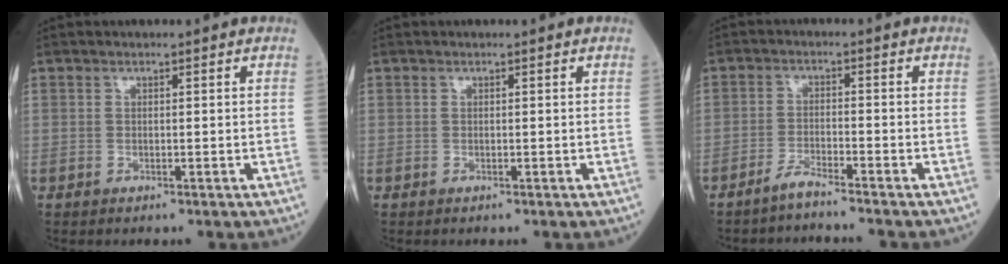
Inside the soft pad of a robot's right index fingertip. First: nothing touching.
{"total": 0.0}
{"total": 2.9, "force": [-2.7, -0.5, 0.8], "torque": [-0.021, -0.010, -0.055]}